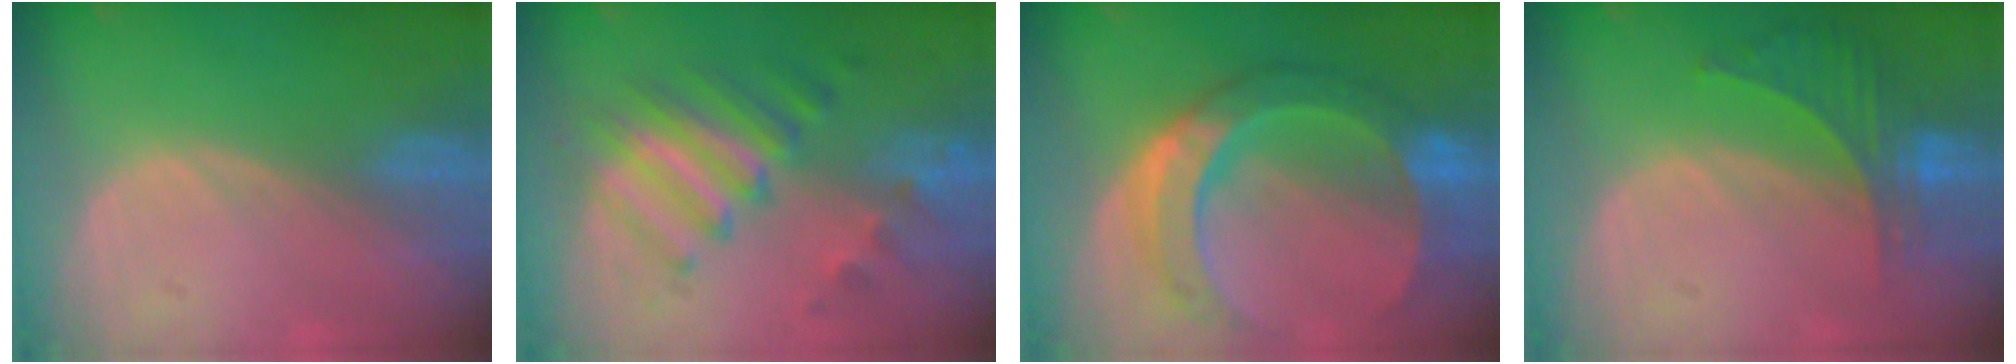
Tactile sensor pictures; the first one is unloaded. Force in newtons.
{"total": 8.2, "press": 8.1, "slide": 1.5}
{"total": 11.0, "press": 11.0, "slide": 1.0}
{"total": 6.2, "press": 5.8, "slide": 2.2}